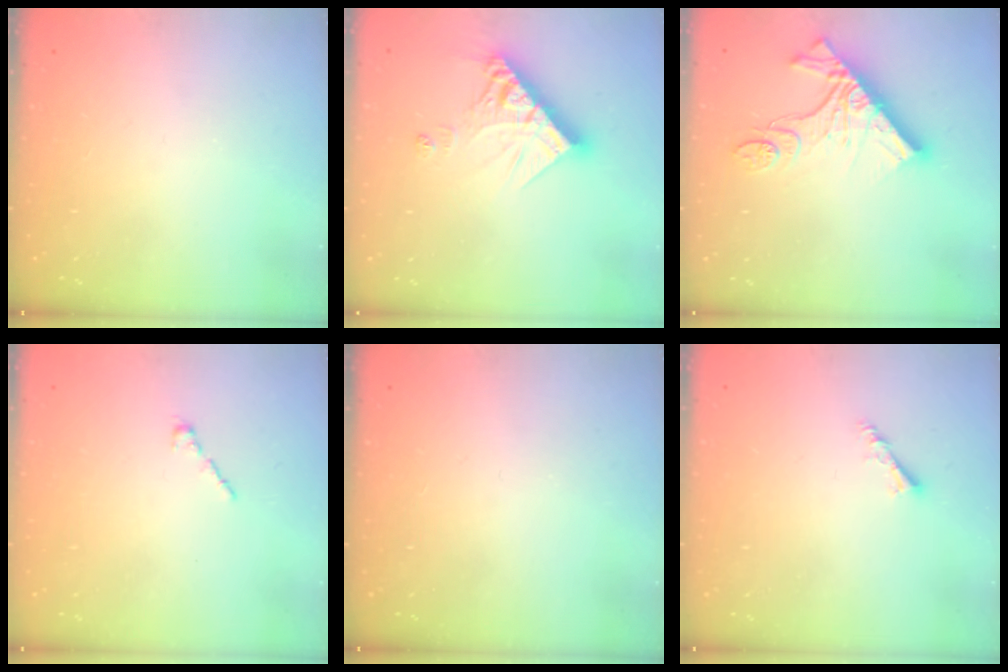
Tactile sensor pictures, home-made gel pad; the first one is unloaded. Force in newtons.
{"total": 12.7, "press": 12.6, "slide": 1.6}
{"total": 14.3, "press": 14.3, "slide": 1.5}
{"total": 1.7, "press": 1.7, "slide": 0.5}
{"total": 0.0}
{"total": 3.0, "press": 2.9, "slide": 0.6}